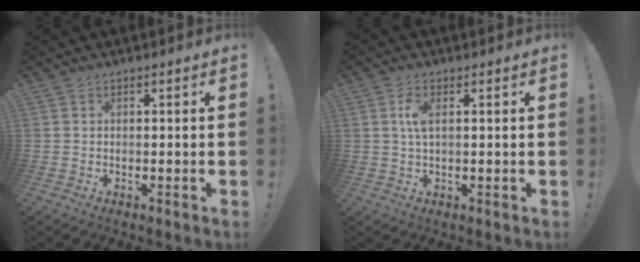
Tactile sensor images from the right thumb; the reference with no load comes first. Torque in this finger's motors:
{"motor_torque": [0.01, 0.01, 0.10, 0.16, 0.15]}